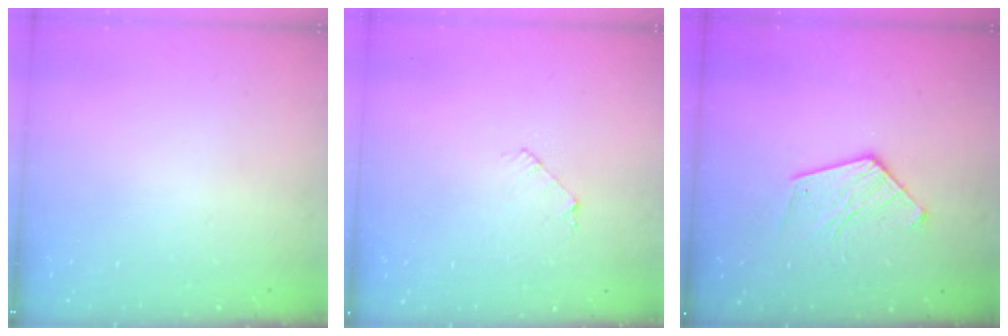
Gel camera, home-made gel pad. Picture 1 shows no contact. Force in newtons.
{"total": 3.8, "press": 3.8, "slide": 0.3}
{"total": 10.2, "press": 10.2, "slide": 0.7}